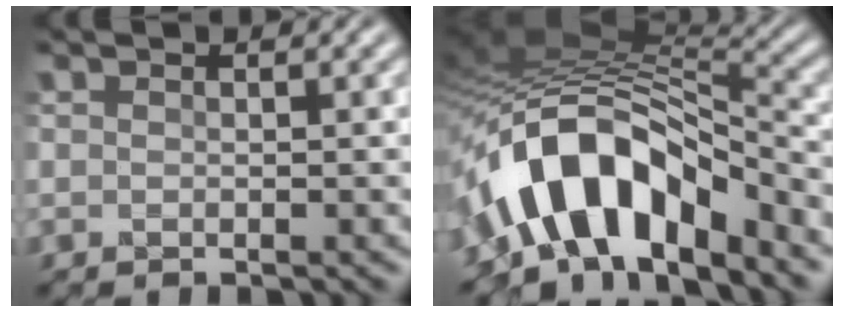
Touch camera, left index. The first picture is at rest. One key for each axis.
{"total": 10.7, "fx": -5.2, "fy": 5.2, "fz": 7.7, "tx": -0.121, "ty": 0.014, "tz": -0.094}